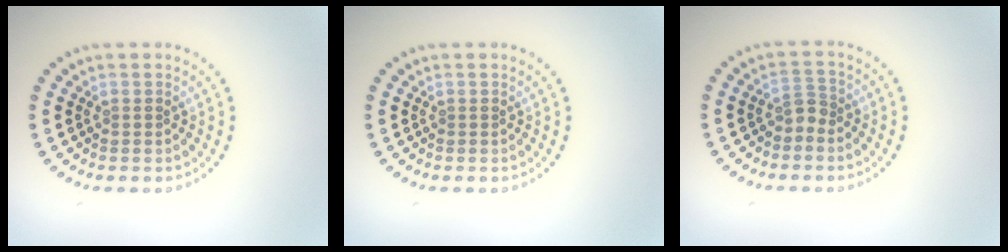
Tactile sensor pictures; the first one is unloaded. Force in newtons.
{"total": 0.0}
{"total": 1.5, "press": 1.1, "slide": 1.0}